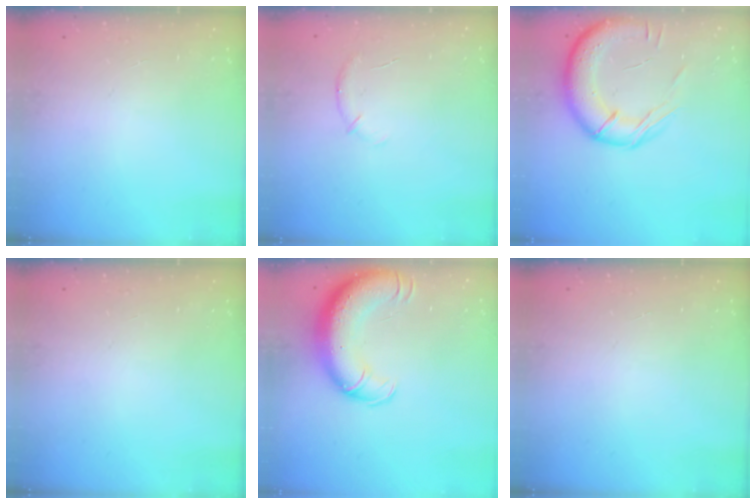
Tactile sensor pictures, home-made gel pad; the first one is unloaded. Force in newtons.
{"total": 6.9, "press": 6.7, "slide": 1.8}
{"total": 16.7, "press": 16.5, "slide": 2.5}
{"total": 0.0}
{"total": 16.2, "press": 15.7, "slide": 3.9}
{"total": 0.0}